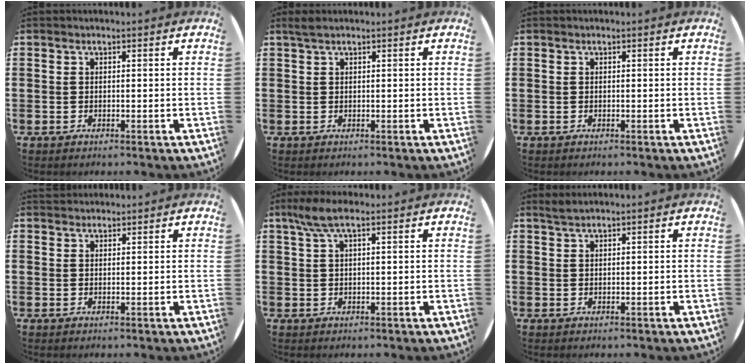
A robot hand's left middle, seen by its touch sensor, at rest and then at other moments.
{"total": 0.8, "force": [0.6, 0.0, 0.5], "torque": [-0.012, 0.002, 0.012]}
{"total": 0.0}
{"total": 1.3, "force": [1.2, 0.3, -0.2], "torque": [0.003, 0.002, 0.024]}
{"total": 3.8, "force": [2.3, 0.8, 3.0], "torque": [-0.063, 0.006, 0.039]}
{"total": 1.2, "force": [1.1, -0.1, 0.4], "torque": [-0.009, 0.001, 0.020]}